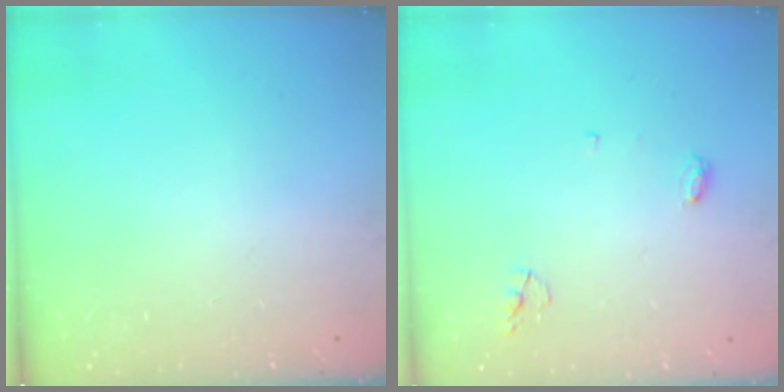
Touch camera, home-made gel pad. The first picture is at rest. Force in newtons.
{"total": 4.0, "press": 3.9, "slide": 0.3}